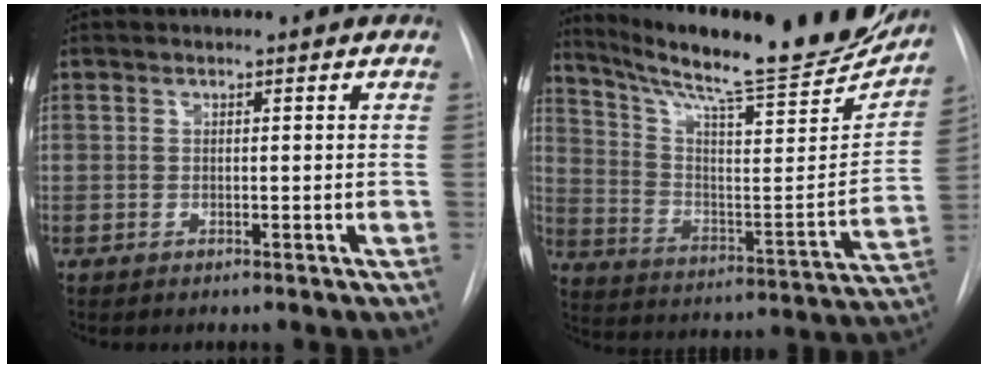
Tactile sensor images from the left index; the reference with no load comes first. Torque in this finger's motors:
{"motor_torque": [0.00, -0.58, 0.43, 0.13]}